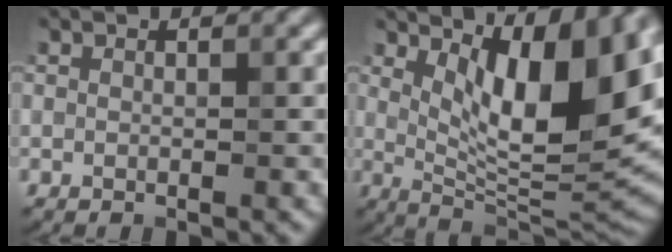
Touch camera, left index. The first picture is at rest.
{"total": 11.6, "force": [3.7, 4.0, 10.3], "torque": [-0.148, -0.007, 0.066]}